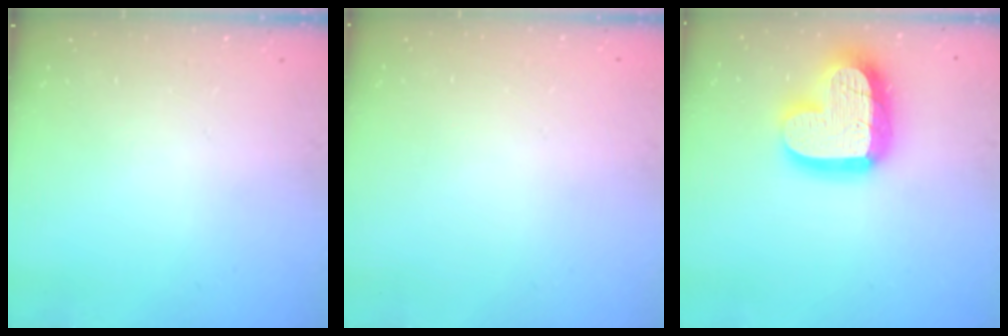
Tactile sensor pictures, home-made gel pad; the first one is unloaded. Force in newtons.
{"total": 0.0}
{"total": 20.3, "press": 20.3, "slide": 1.8}